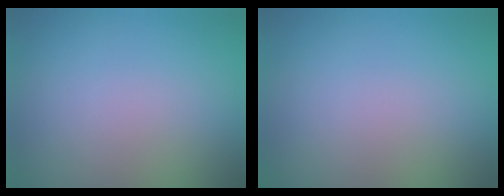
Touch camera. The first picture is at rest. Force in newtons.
{"total": 0.0}